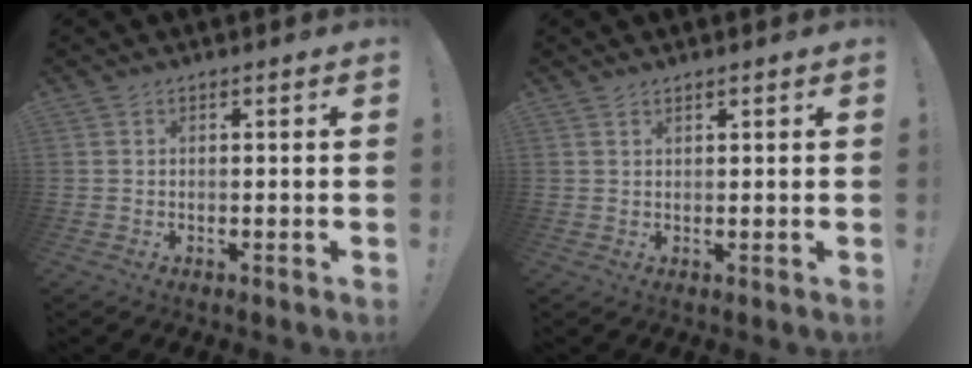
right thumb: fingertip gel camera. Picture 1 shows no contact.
{"total": 1.1, "force": [1.1, 0.1, 0.4], "torque": [-0.002, -0.006, 0.019]}